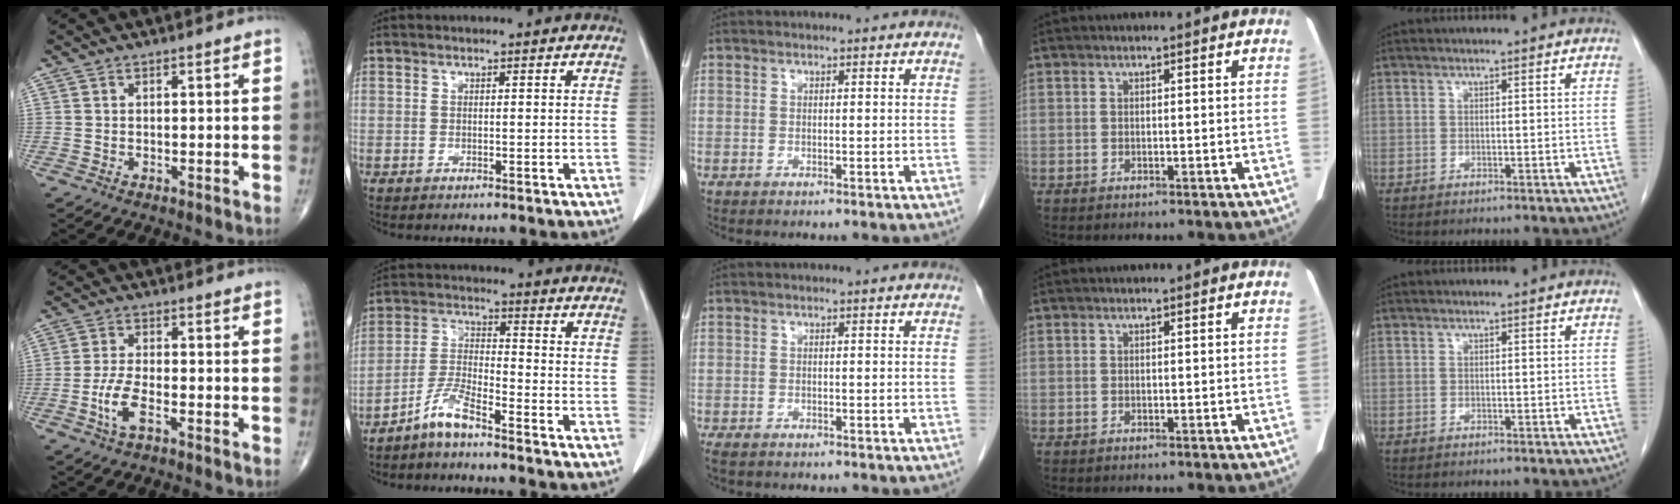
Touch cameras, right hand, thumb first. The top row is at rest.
{"thumb": {"total": 5.4, "force": [-2.3, 1.9, 4.5], "torque": [-0.099, 0.013, -0.045]}, "index": {"total": 5.7, "force": [-4.6, 0.6, 3.2], "torque": [-0.077, -0.009, -0.097]}, "middle": {"total": 1.6, "force": [-1.2, 0.8, 0.7], "torque": [-0.019, -0.004, -0.017]}}